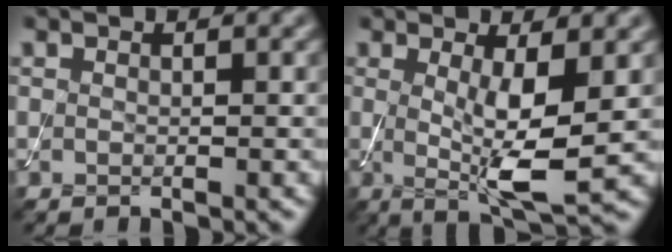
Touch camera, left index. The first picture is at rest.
{"total": 5.7, "force": [0.0, 1.2, 5.5], "torque": [-0.094, -0.015, 0.005]}